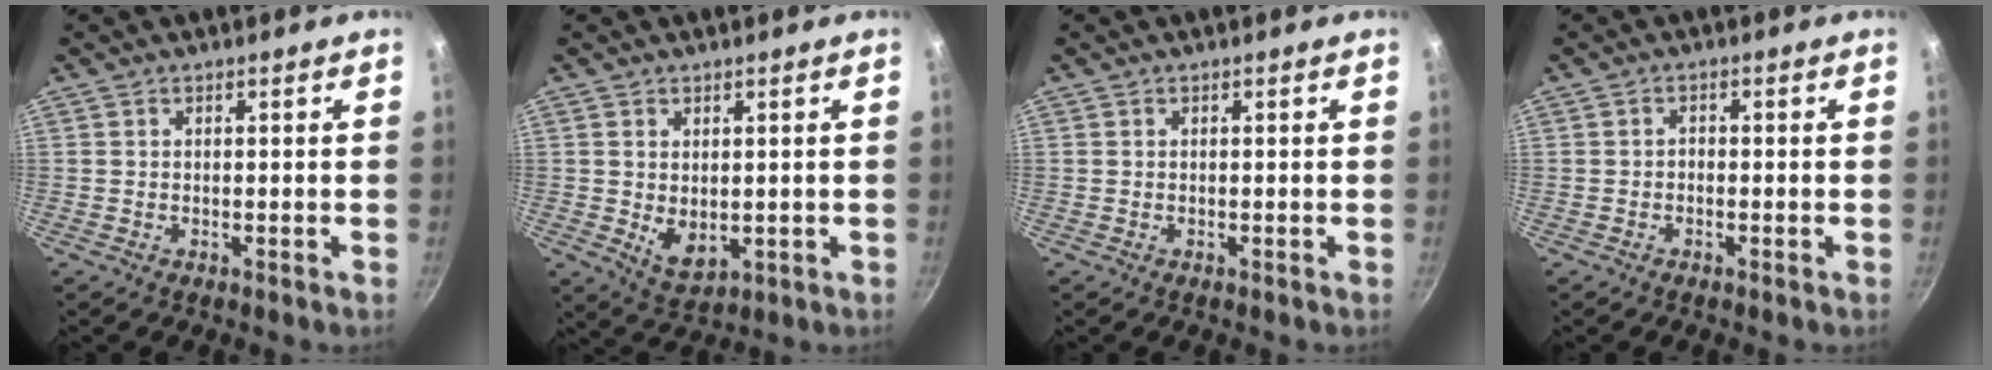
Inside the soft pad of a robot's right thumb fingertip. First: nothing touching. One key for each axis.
{"total": 5.4, "fx": 0.4, "fy": 3.6, "fz": 4.1, "tx": -0.060, "ty": -0.020, "tz": 0.016}
{"total": 0.0}
{"total": 0.9, "fx": -0.4, "fy": 0.7, "fz": 0.5, "tx": -0.007, "ty": 0.005, "tz": -0.008}